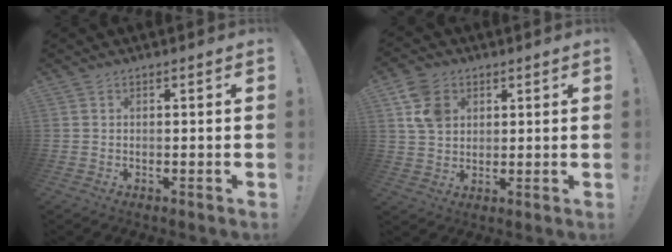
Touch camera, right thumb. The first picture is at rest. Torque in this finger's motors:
{"motor_torque": [0.70, 0.81, 0.72, 0.51, 0.13]}